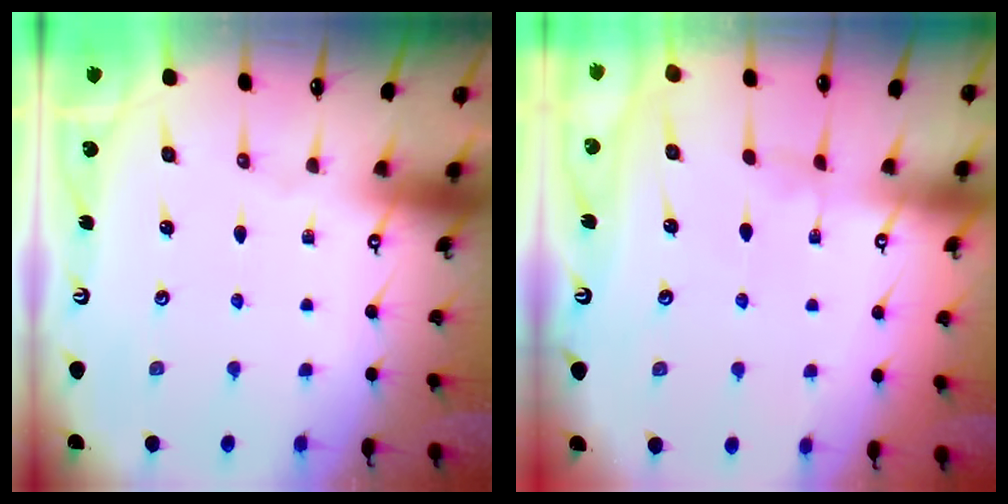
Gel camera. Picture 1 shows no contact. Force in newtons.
{"total": 2.8, "press": 2.8, "slide": 0.3}